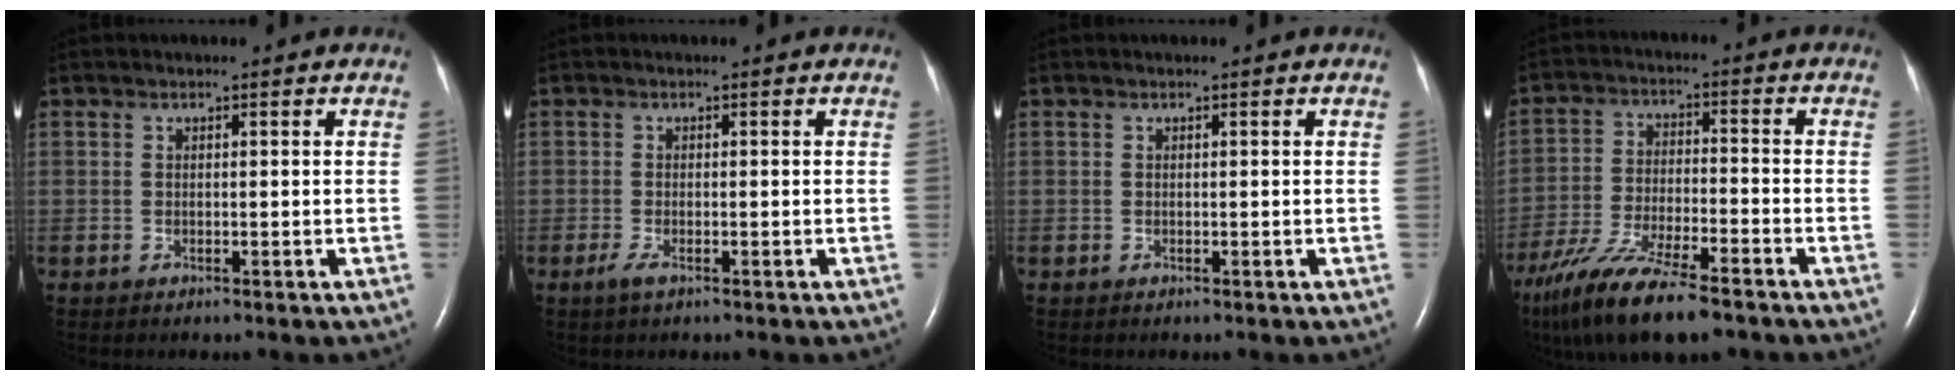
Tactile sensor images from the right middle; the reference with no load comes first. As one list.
[{"total": 1.5, "force": [-0.9, 0.4, 1.2], "torque": [-0.033, -0.004, -0.018]}, {"total": 0.0}, {"total": 15.8, "force": [-11.9, 3.1, 10.0], "torque": [-0.200, -0.036, -0.207]}]